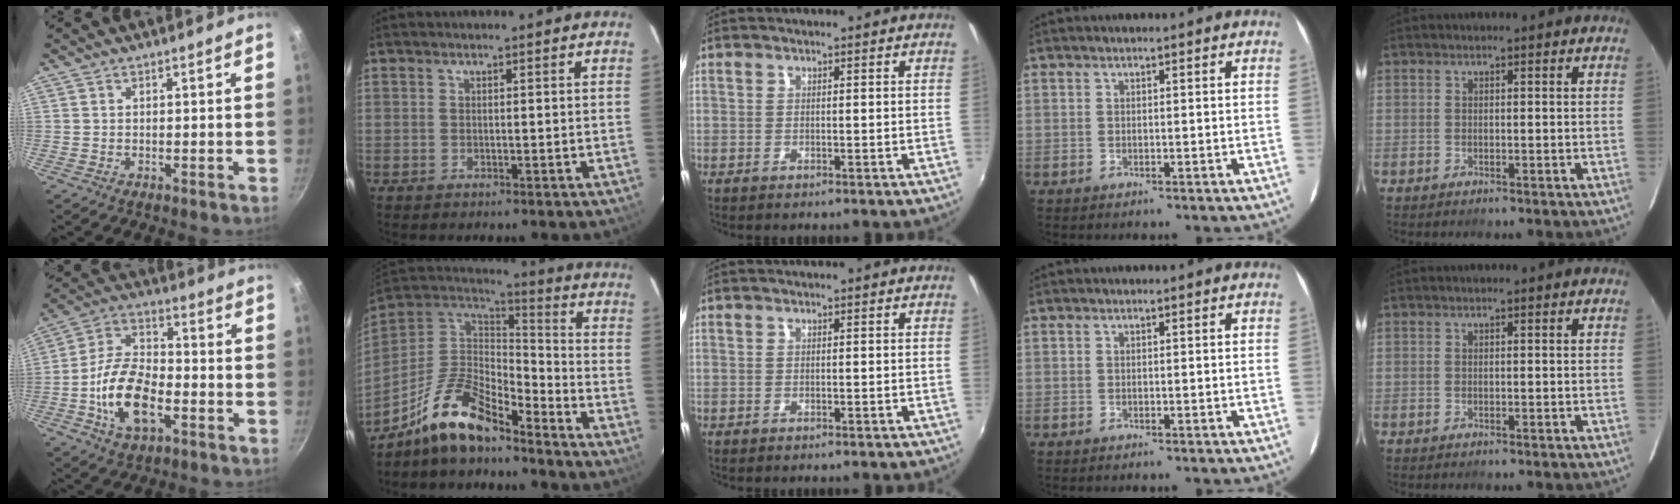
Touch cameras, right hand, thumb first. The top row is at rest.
{"thumb": {"total": 15.0, "force": [-4.6, 7.9, 11.8], "torque": [-0.209, 0.034, -0.094]}, "index": {"total": 15.5, "force": [-11.8, 4.8, 8.8], "torque": [-0.193, 0.002, -0.229]}}